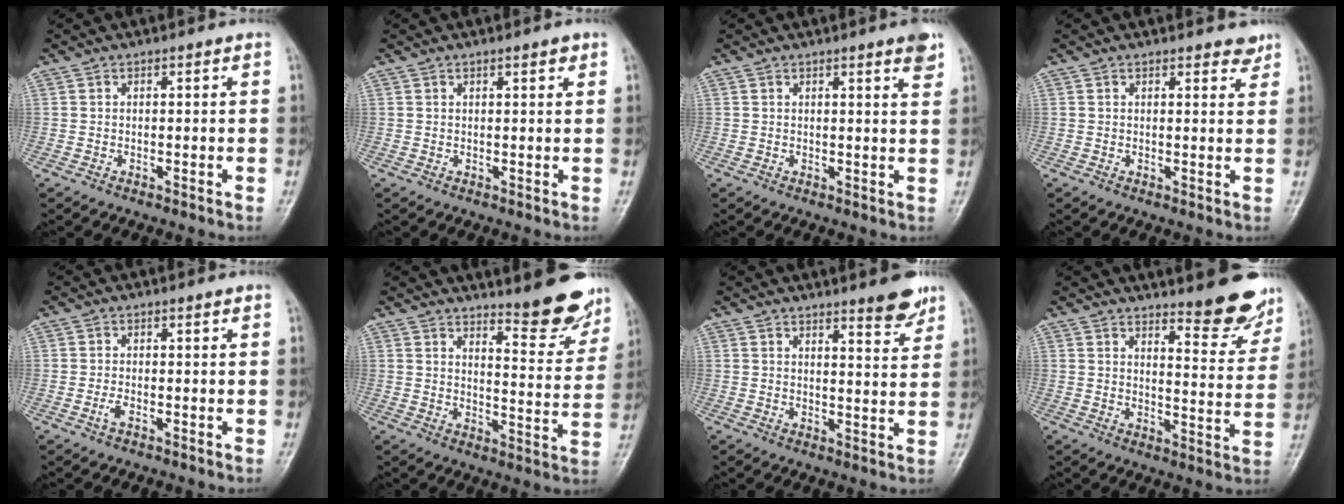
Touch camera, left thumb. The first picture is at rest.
{"total": 1.5, "force": [1.0, 0.4, 1.1], "torque": [-0.014, -0.003, 0.012]}
{"total": 3.2, "force": [2.1, 0.3, 2.4], "torque": [-0.026, -0.012, 0.024]}
{"total": 2.5, "force": [2.2, 1.0, 0.8], "torque": [0.005, -0.013, 0.020]}
{"total": 1.4, "force": [-0.6, 0.5, 1.1], "torque": [-0.026, 0.002, -0.012]}
{"total": 11.1, "force": [9.3, 2.2, 5.7], "torque": [-0.050, -0.080, 0.124]}
{"total": 5.4, "force": [4.2, 1.0, 3.3], "torque": [-0.029, -0.033, 0.055]}
{"total": 10.4, "force": [8.6, 2.4, 5.3], "torque": [-0.042, -0.074, 0.110]}